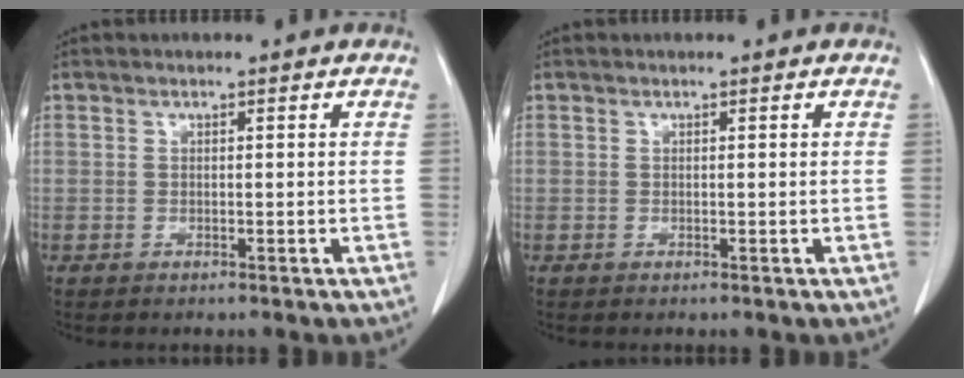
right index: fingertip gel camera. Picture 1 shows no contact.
{"total": 0.0}